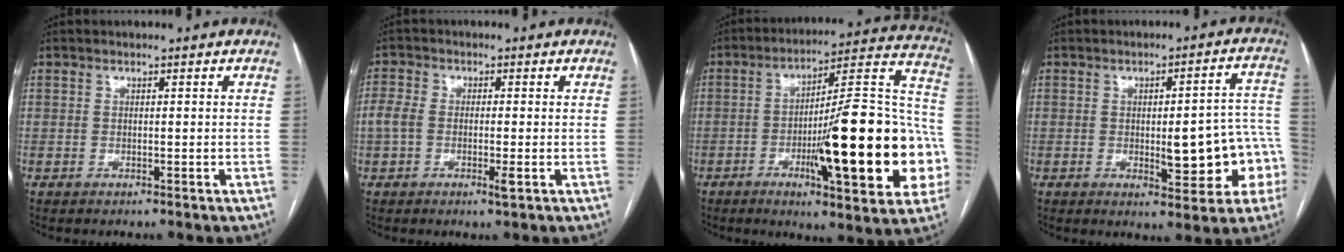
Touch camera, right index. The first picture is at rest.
{"total": 4.4, "force": [-1.1, 1.8, 3.9], "torque": [-0.090, 0.005, -0.020]}
{"total": 25.6, "force": [-6.0, 4.1, 24.6], "torque": [-0.297, 0.017, -0.077]}
{"total": 12.1, "force": [-2.7, 3.6, 11.3], "torque": [-0.124, 0.028, -0.024]}